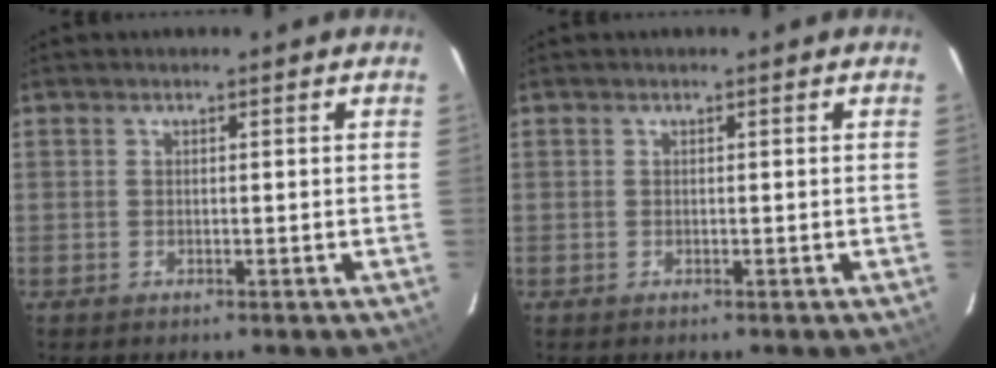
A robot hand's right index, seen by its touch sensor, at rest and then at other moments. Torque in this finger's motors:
{"motor_torque": [0.03, 0.03, 0.00, 0.00]}